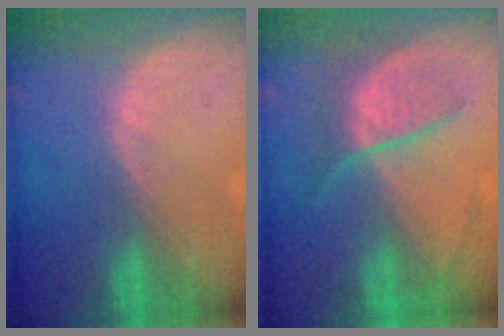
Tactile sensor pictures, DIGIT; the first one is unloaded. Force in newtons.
{"total": 6.4, "press": 6.4, "slide": 0.8}